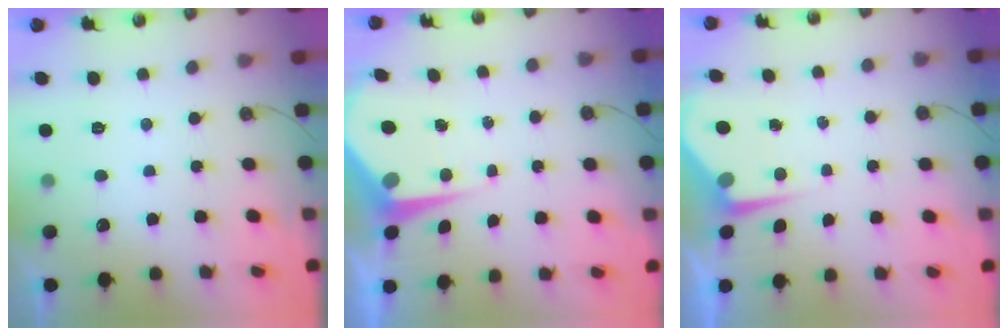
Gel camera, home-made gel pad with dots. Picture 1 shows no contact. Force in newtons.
{"total": 6.6, "press": 6.5, "slide": 0.9}
{"total": 4.4, "press": 4.4, "slide": 0.4}